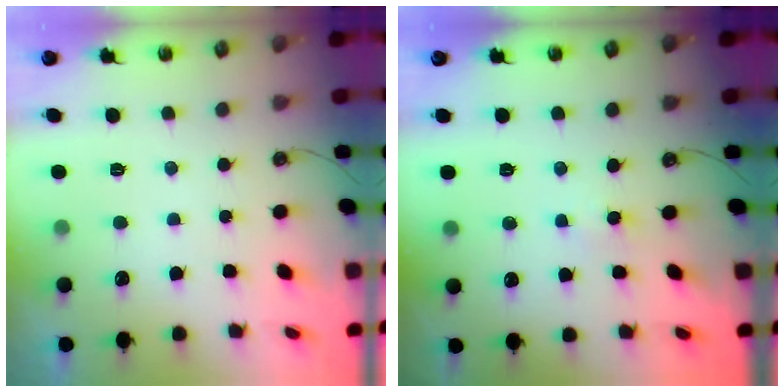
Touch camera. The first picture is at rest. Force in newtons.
{"total": 3.6, "press": 3.5, "slide": 0.4}